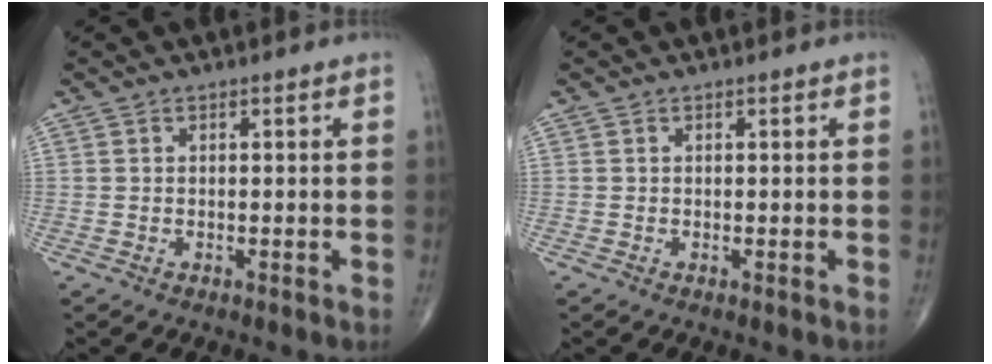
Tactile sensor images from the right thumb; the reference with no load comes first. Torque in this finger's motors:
{"motor_torque": [0.49, 0.19, -0.11, -0.21, 0.01]}